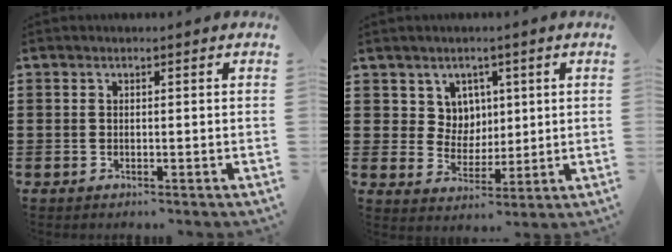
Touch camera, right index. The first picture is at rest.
{"total": 5.3, "force": [2.5, 4.5, 0.8], "torque": [-0.032, 0.007, 0.045]}